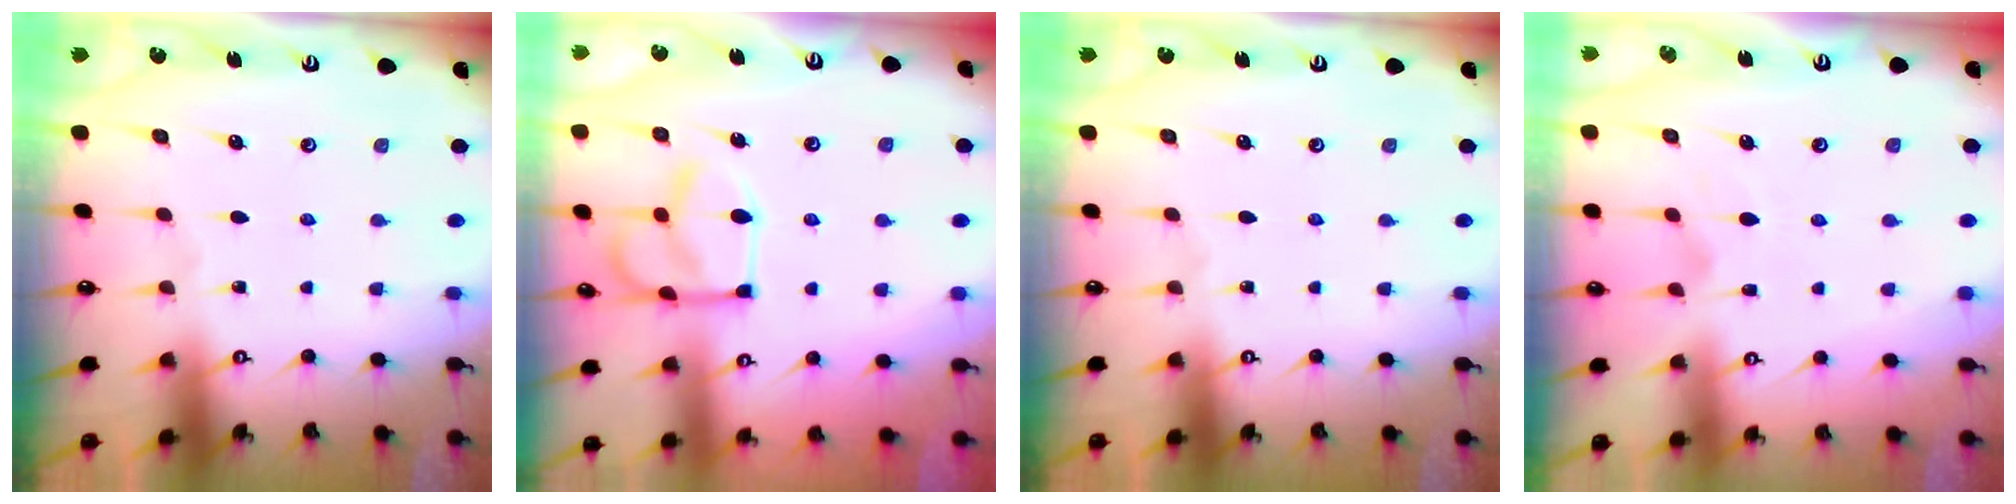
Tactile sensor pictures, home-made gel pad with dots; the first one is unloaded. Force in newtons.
{"total": 8.7, "press": 8.7, "slide": 0.3}
{"total": 0.0}
{"total": 1.3, "press": 0.6, "slide": 1.2}